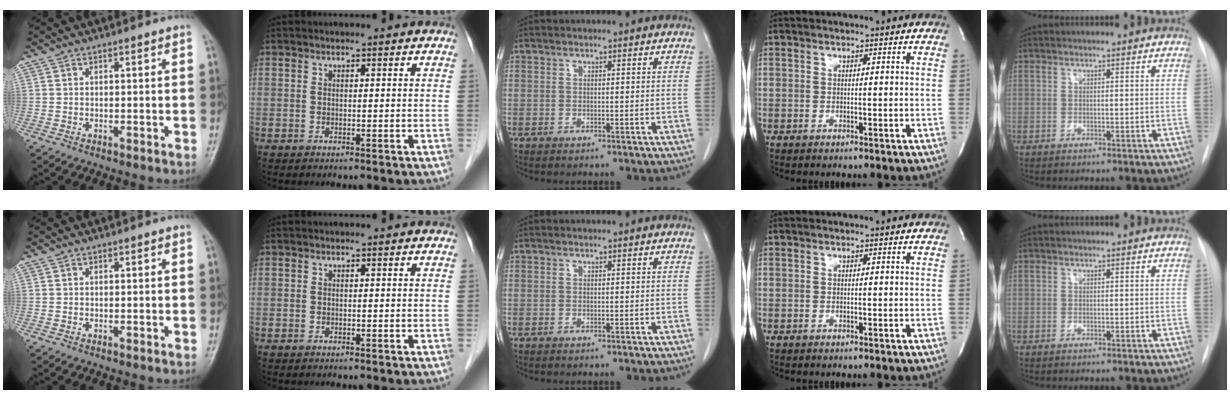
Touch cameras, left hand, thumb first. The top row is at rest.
{}